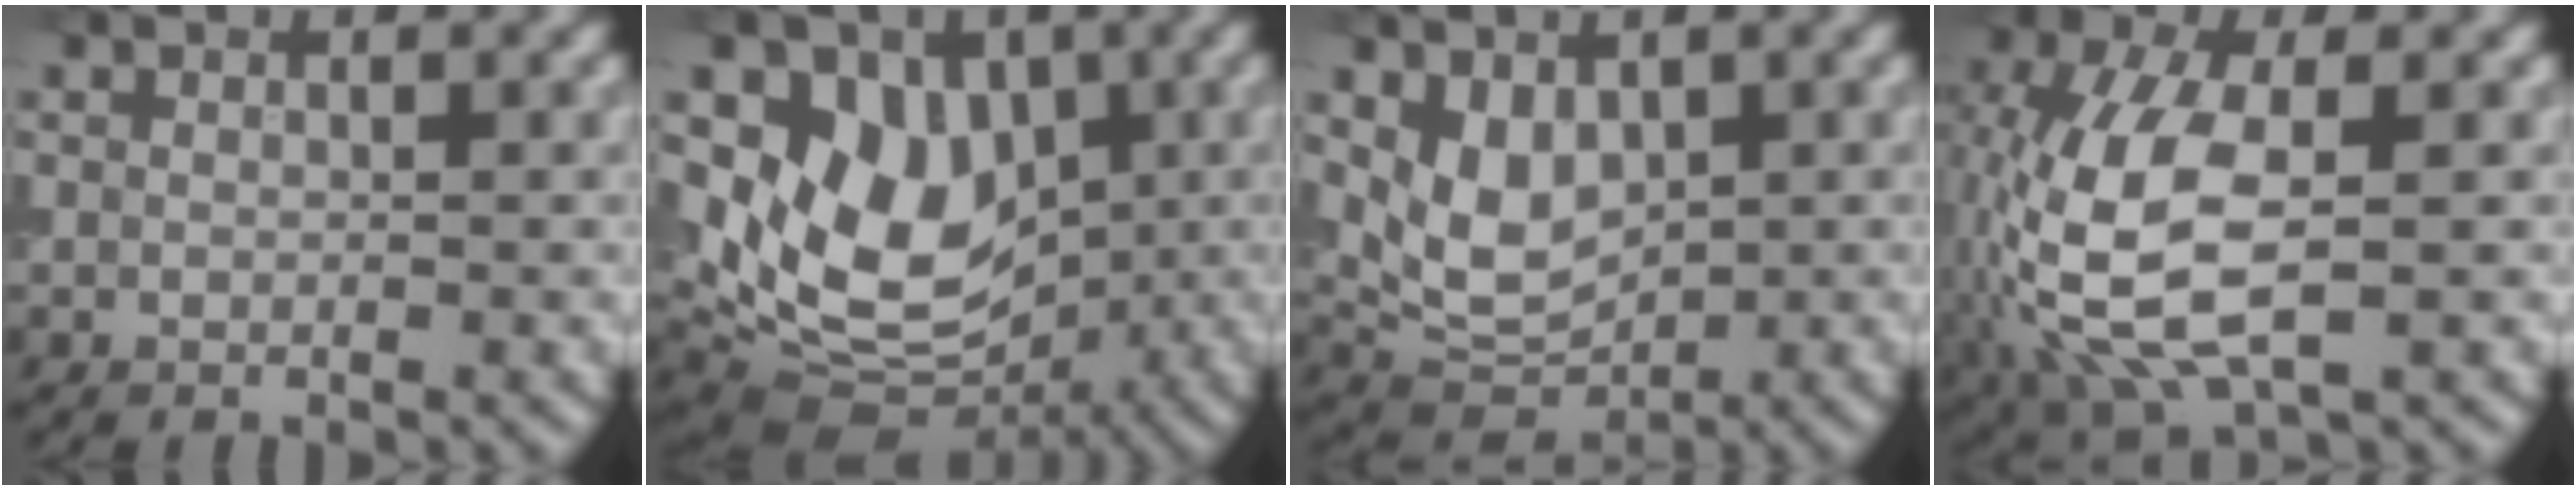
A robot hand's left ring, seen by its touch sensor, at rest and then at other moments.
{"total": 8.6, "force": [1.4, 6.6, 5.4], "torque": [-0.094, -0.021, 0.020]}
{"total": 4.0, "force": [1.1, 2.8, 2.7], "torque": [-0.049, -0.010, 0.026]}
{"total": 9.4, "force": [-1.3, 4.8, 8.0], "torque": [-0.190, 0.000, -0.030]}